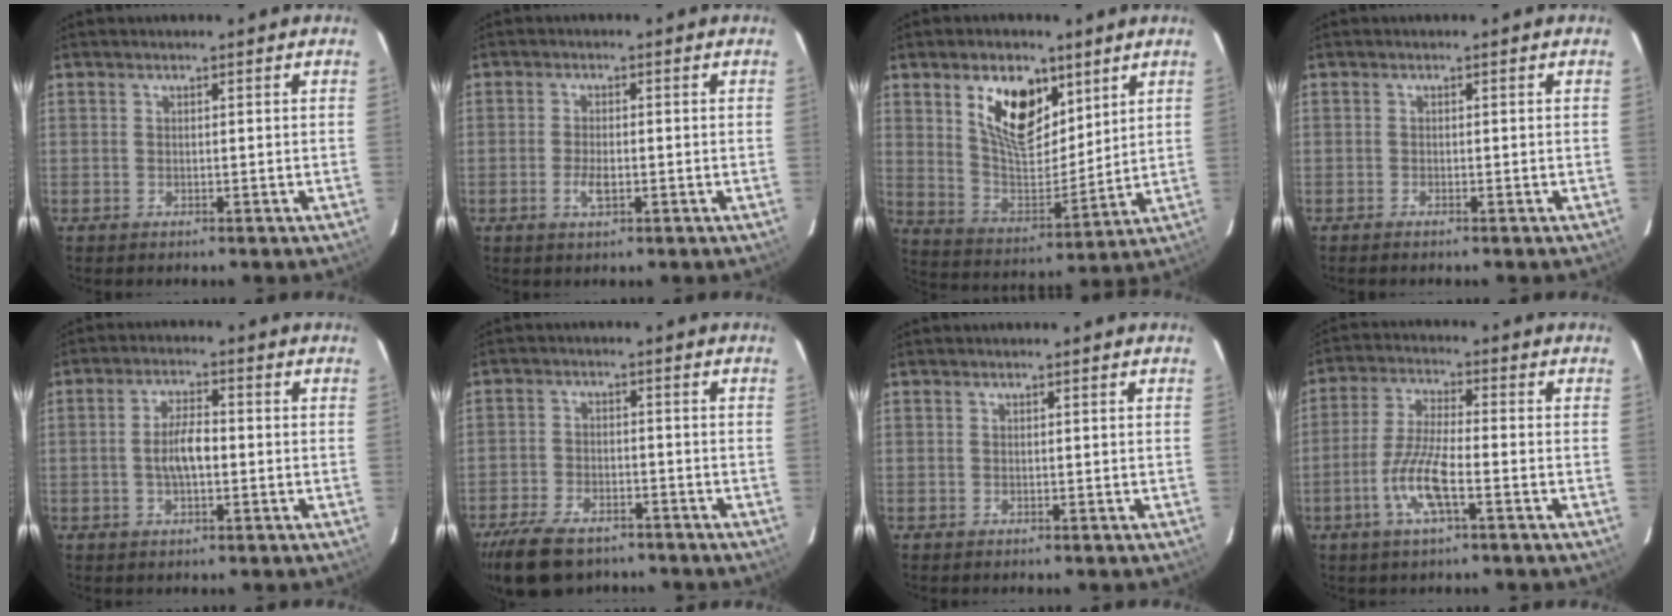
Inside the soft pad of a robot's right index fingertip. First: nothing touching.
{"total": 3.0, "force": [-1.0, 1.3, 2.5], "torque": [-0.052, -0.004, -0.018]}
{"total": 13.8, "force": [7.0, 7.2, 9.5], "torque": [-0.165, 0.003, 0.138]}
{"total": 0.7, "force": [-0.6, 0.0, 0.3], "torque": [-0.005, -0.001, -0.012]}
{"total": 5.4, "force": [-0.8, 2.1, 4.9], "torque": [-0.094, 0.007, -0.012]}
{"total": 12.8, "force": [-9.6, 6.0, 6.1], "torque": [-0.151, -0.012, -0.162]}
{"total": 0.0}
{"total": 8.7, "force": [-3.6, 1.4, 7.8], "torque": [-0.165, -0.005, -0.072]}